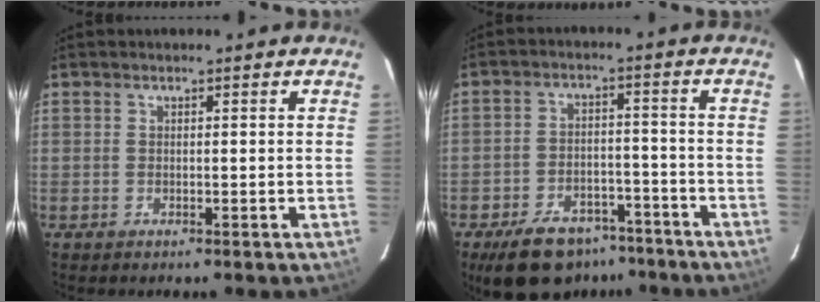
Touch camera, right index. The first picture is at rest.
{"total": 12.2, "force": [-9.2, 6.3, 4.8], "torque": [-0.077, 0.012, -0.141]}